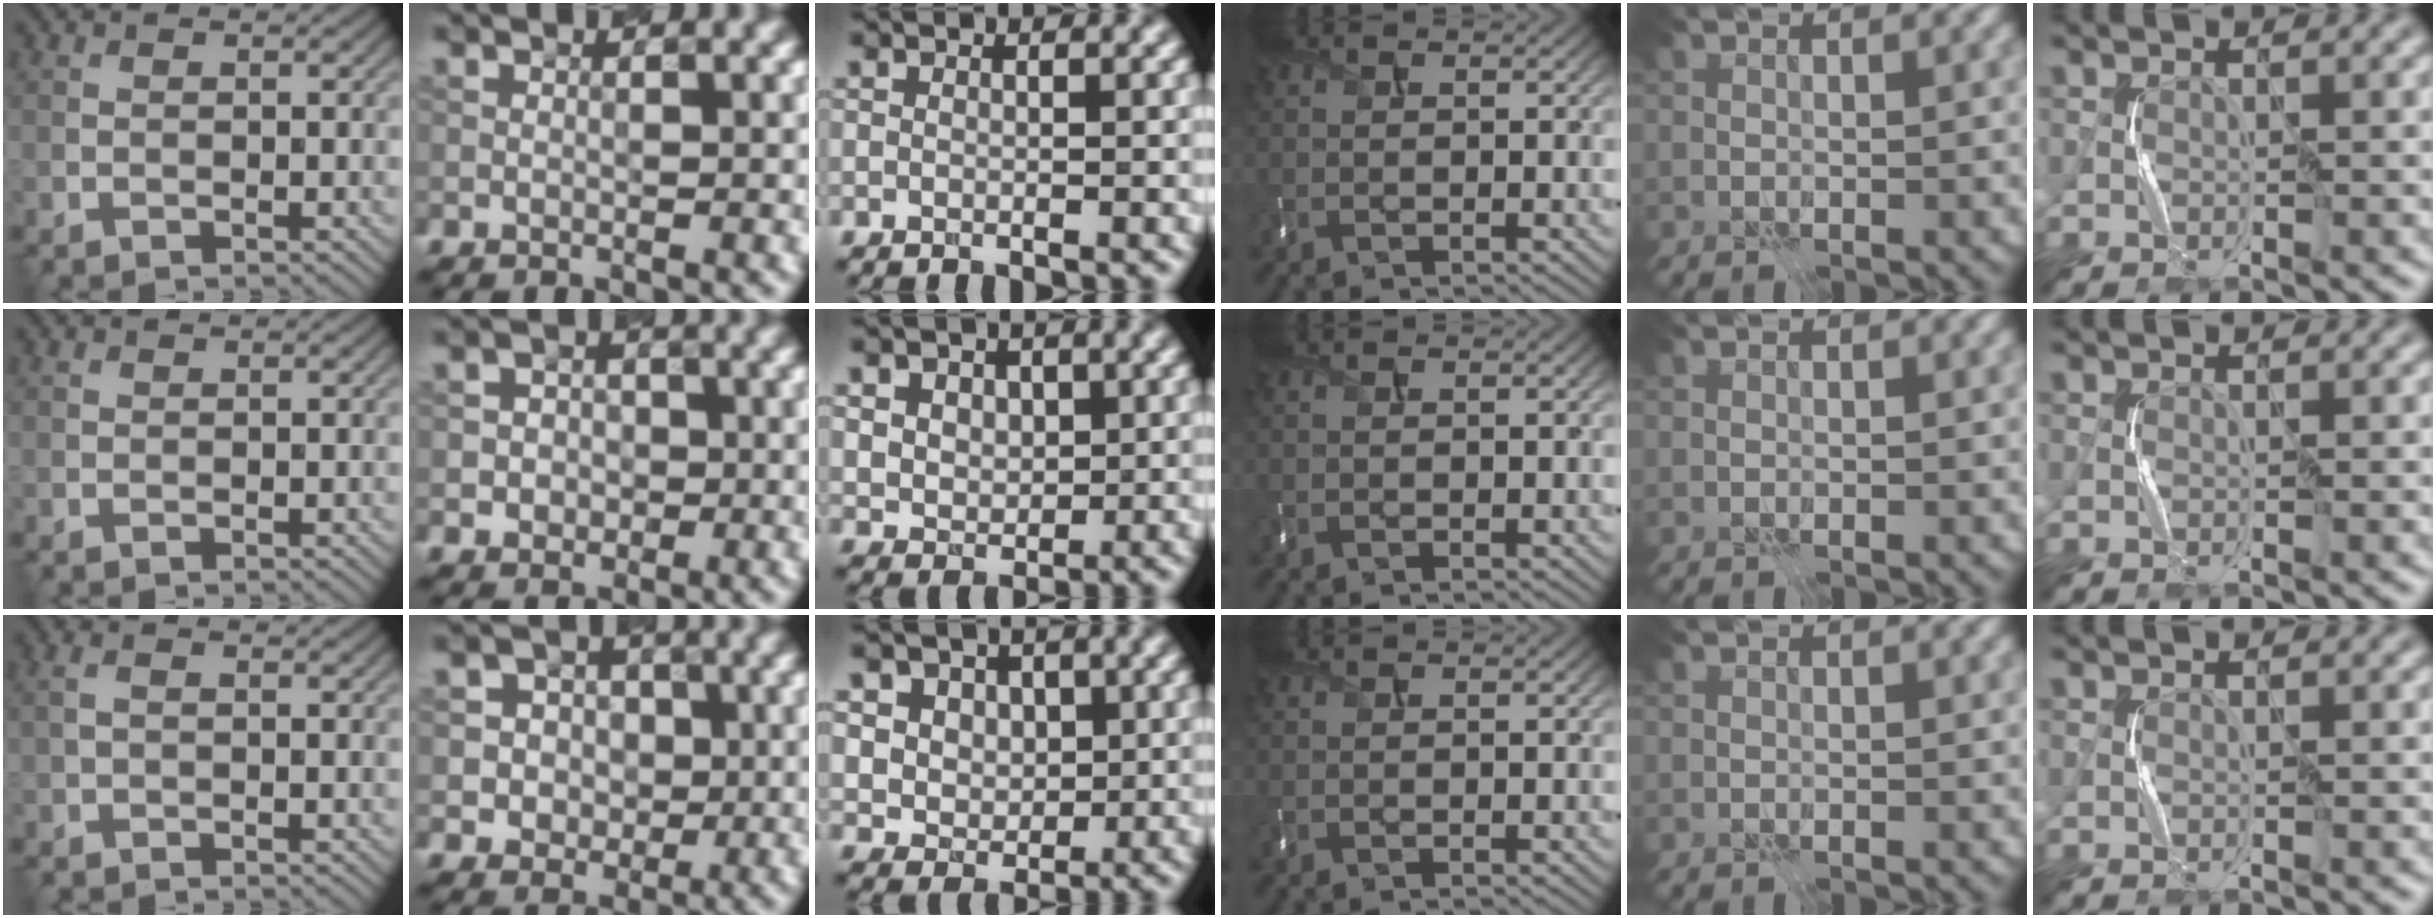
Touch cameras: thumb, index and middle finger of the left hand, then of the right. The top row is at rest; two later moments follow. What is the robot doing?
{"motion": "press", "object": "memory foam"}